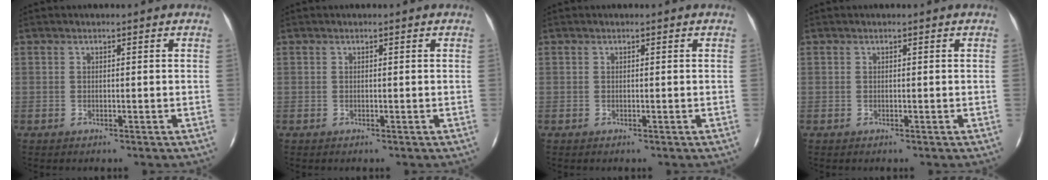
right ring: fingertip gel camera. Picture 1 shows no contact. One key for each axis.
{"total": 0.0}
{"total": 0.0}
{"total": 0.0}